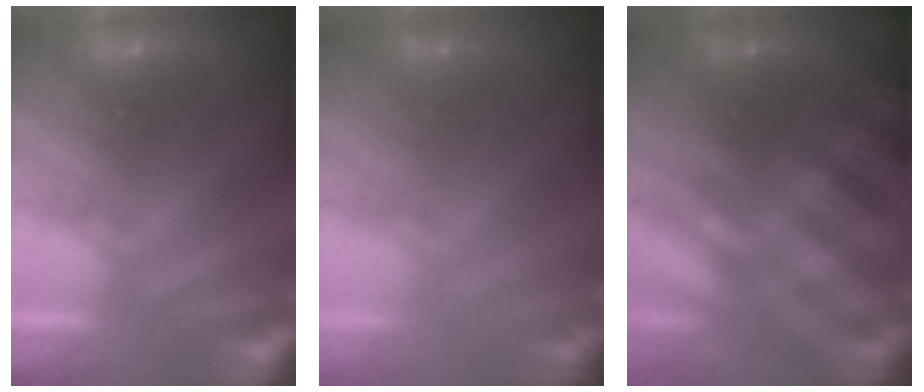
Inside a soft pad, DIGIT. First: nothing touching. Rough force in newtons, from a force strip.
{"total": 1.6}
{"total": 2.9}